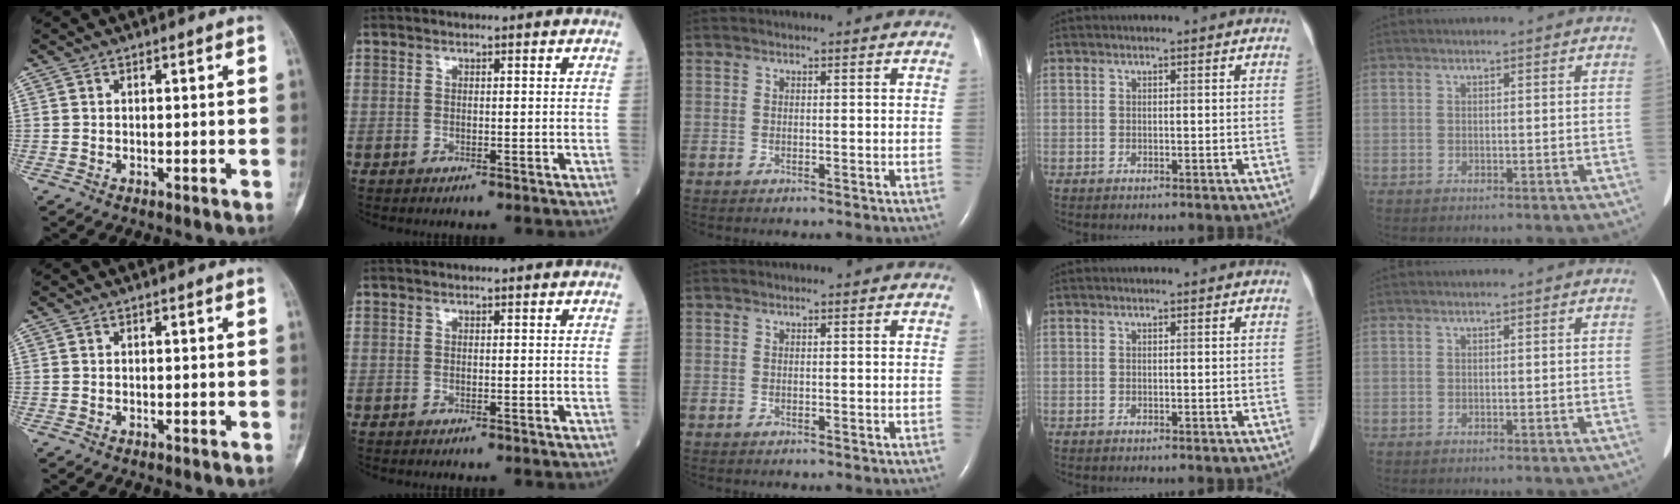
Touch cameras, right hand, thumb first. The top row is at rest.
{}